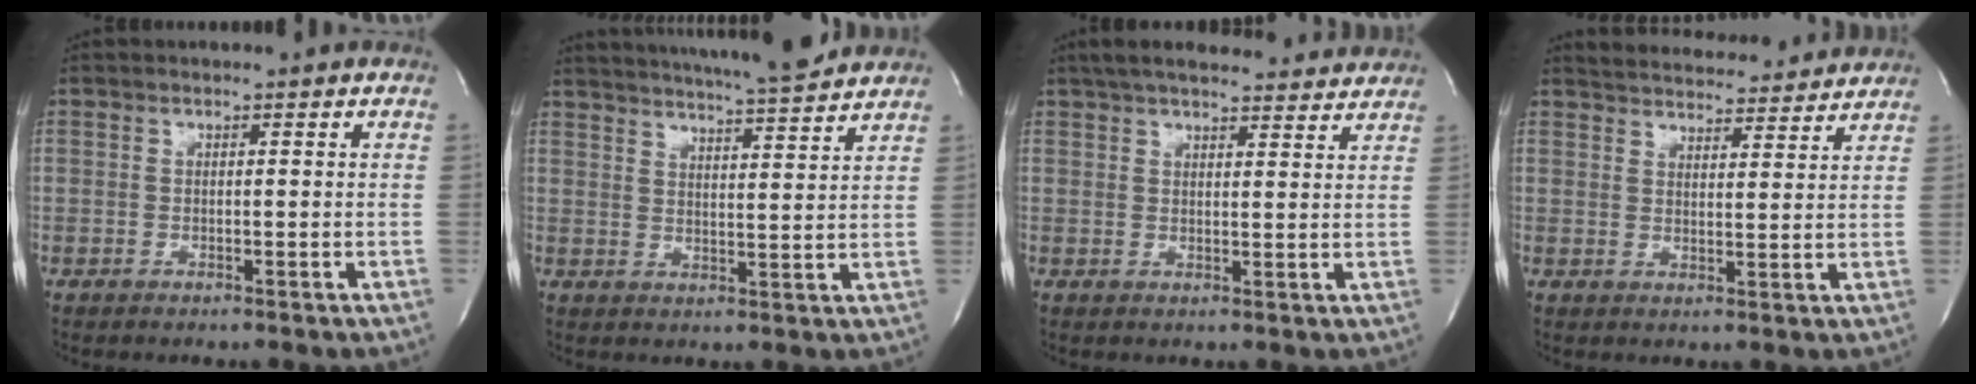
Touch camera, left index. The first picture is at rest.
{"total": 15.6, "force": [14.3, 0.8, 6.3], "torque": [-0.108, 0.002, 0.198]}
{"total": 16.3, "force": [14.6, 3.1, 6.5], "torque": [-0.096, 0.034, 0.196]}
{"total": 13.5, "force": [13.0, 2.2, 2.8], "torque": [-0.037, 0.011, 0.167]}